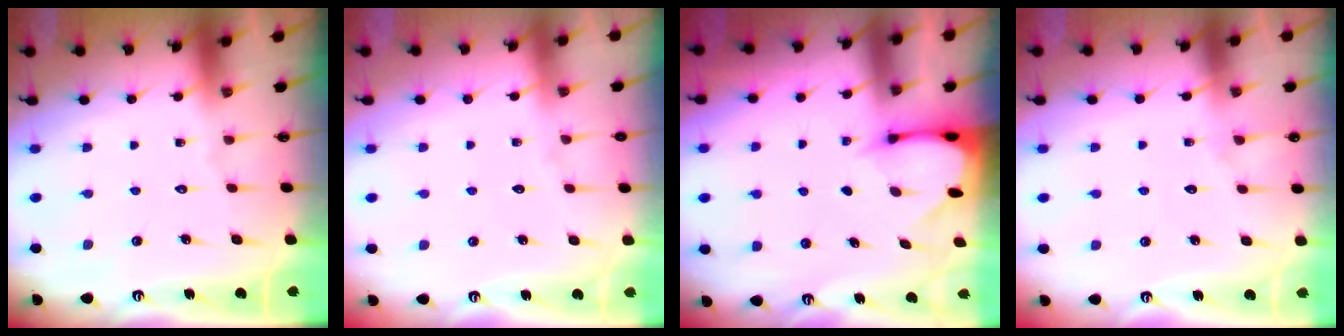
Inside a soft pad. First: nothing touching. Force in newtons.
{"total": 2.8, "press": 2.7, "slide": 0.4}
{"total": 2.4, "press": 2.4, "slide": 0.3}
{"total": 5.2, "press": 5.2, "slide": 0.6}